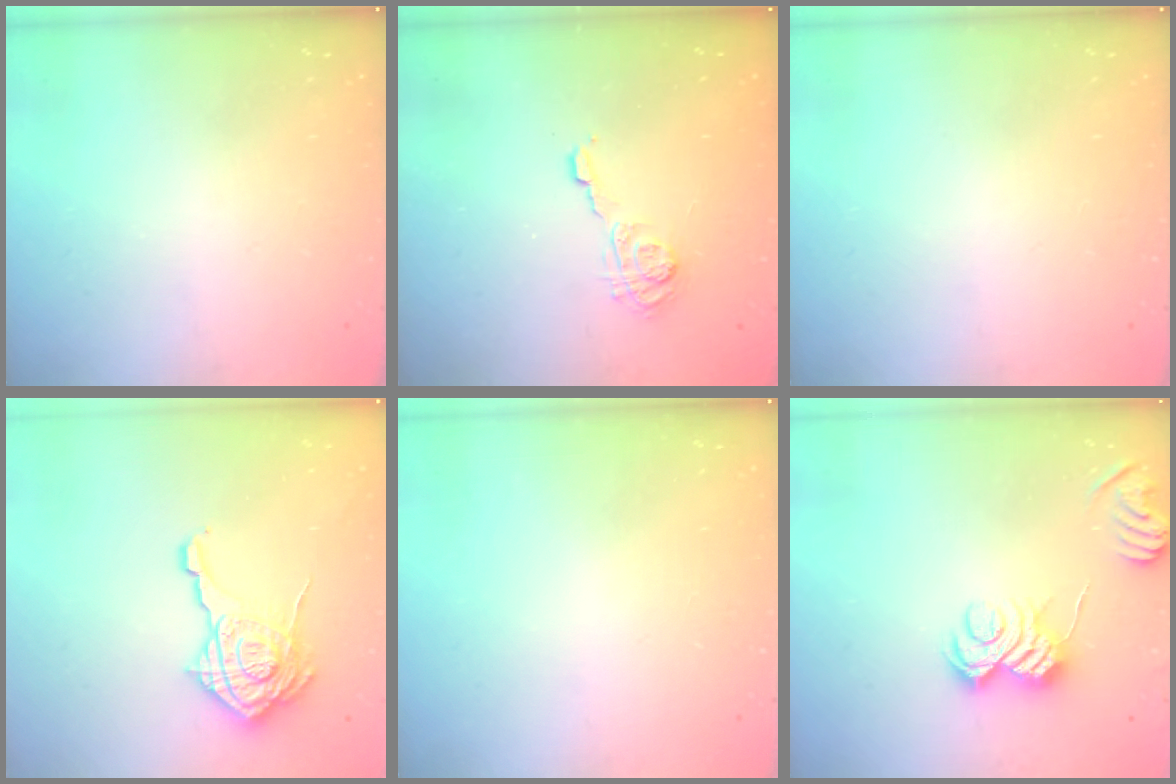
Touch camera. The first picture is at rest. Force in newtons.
{"total": 6.1, "press": 6.1, "slide": 0.7}
{"total": 0.0}
{"total": 17.3, "press": 17.3, "slide": 0.6}
{"total": 0.0}
{"total": 10.3, "press": 10.3, "slide": 0.7}